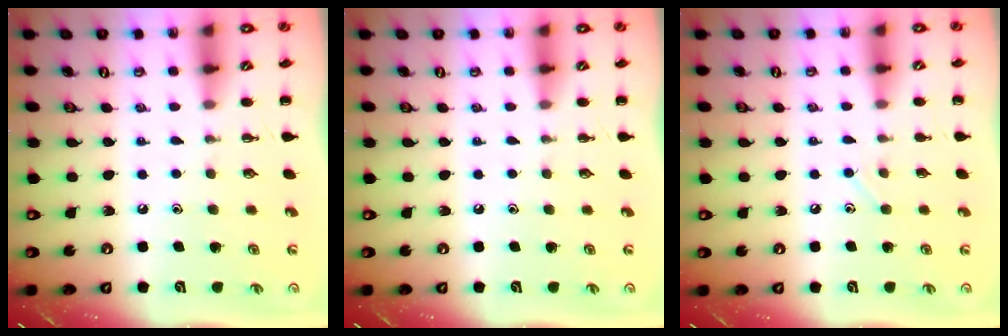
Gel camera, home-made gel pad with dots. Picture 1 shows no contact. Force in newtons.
{"total": 0.0}
{"total": 4.3, "press": 4.1, "slide": 1.4}